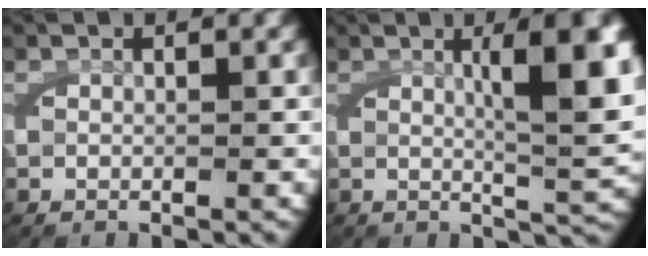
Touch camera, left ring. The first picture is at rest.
{"total": 7.7, "force": [1.9, 1.8, 7.2], "torque": [-0.096, 0.006, 0.032]}